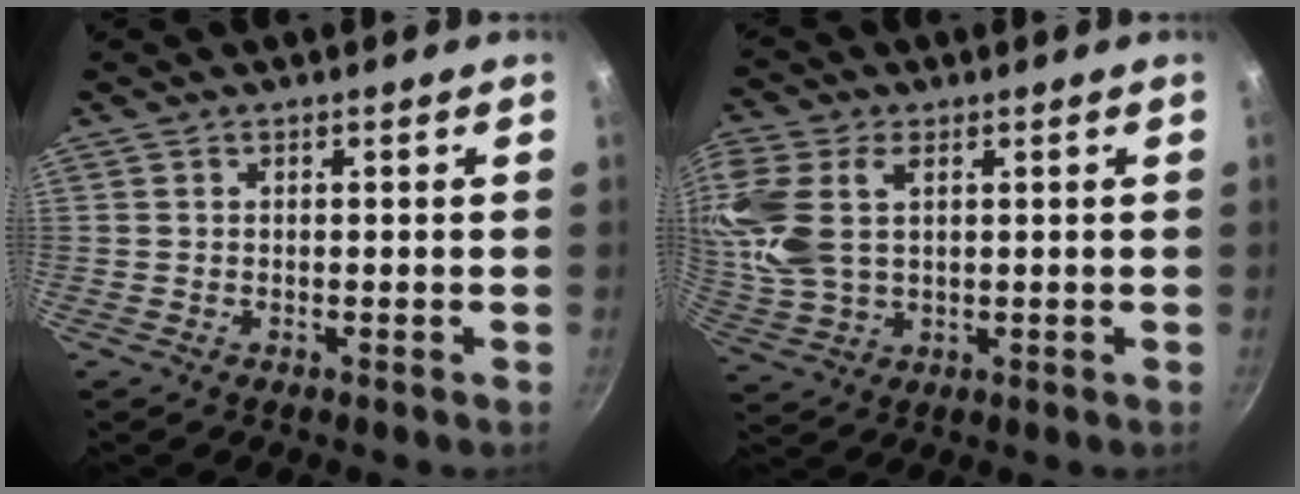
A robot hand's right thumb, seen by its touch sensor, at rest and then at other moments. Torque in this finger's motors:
{"motor_torque": [-0.28, 0.81, 0.13, 0.01, 0.31]}